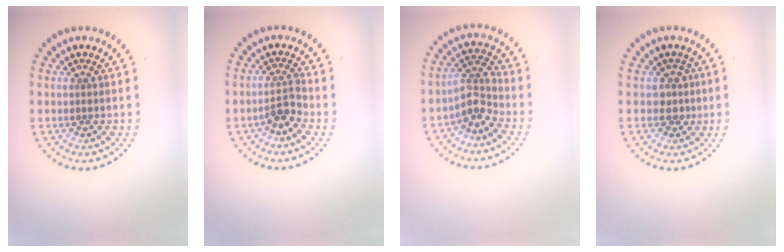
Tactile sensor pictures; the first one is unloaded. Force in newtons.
{"total": 2.3, "press": 1.8, "slide": 1.4}
{"total": 2.8, "press": 2.2, "slide": 1.8}
{"total": 1.5, "press": 1.2, "slide": 0.9}